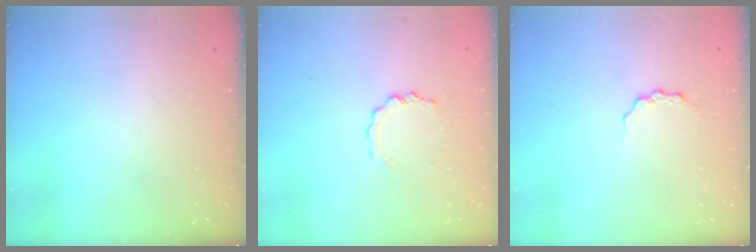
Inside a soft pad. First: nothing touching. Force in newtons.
{"total": 3.6, "press": 3.6, "slide": 0.3}
{"total": 2.6, "press": 2.6, "slide": 0.4}